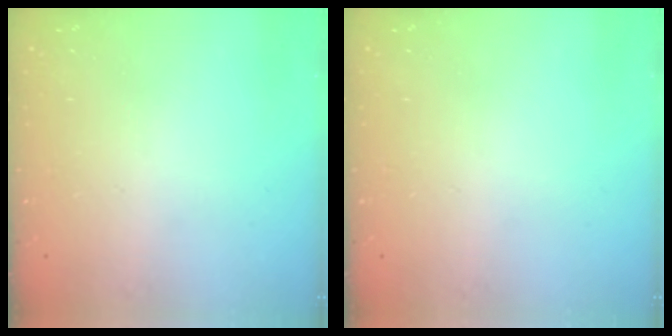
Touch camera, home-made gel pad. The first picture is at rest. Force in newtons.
{"total": 0.0}